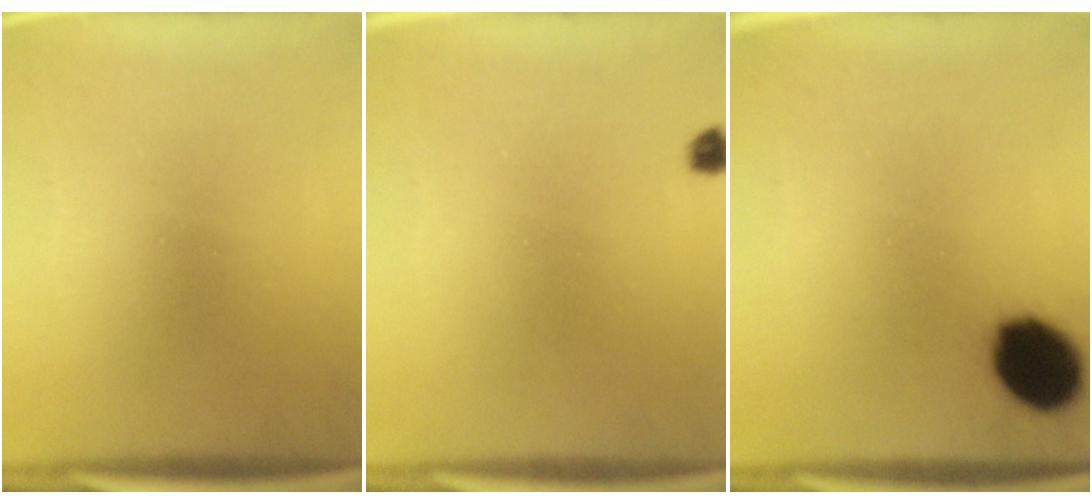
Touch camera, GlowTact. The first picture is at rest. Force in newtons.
{"total": 1.4}
{"total": 12.2}